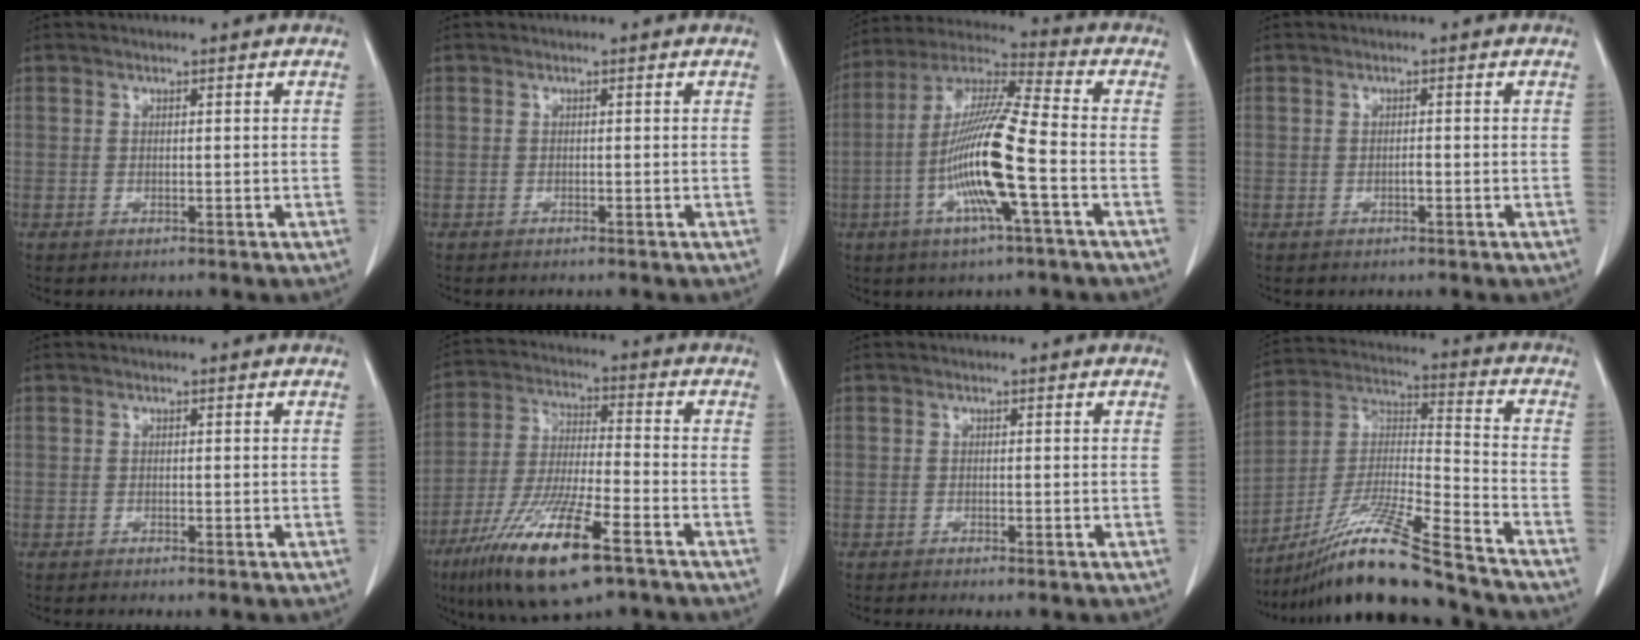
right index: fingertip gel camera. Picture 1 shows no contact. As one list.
[{"total": 0.6, "force": [-0.5, 0.0, 0.2], "torque": [-0.005, -0.001, -0.009]}, {"total": 14.8, "force": [-3.9, 0.4, 14.2], "torque": [-0.283, -0.002, -0.081]}, {"total": 0.6, "force": [-0.3, 0.1, 0.5], "torque": [-0.011, 0.001, -0.005]}, {"total": 1.2, "force": [-1.1, -0.1, 0.6], "torque": [-0.010, 0.000, -0.016]}, {"total": 16.2, "force": [-9.3, 2.3, 13.0], "torque": [-0.269, -0.038, -0.169]}, {"total": 2.2, "force": [-1.8, 0.1, 1.2], "torque": [-0.017, -0.004, -0.025]}, {"total": 18.4, "force": [-14.9, -0.6, 10.8], "torque": [-0.231, -0.024, -0.275]}]